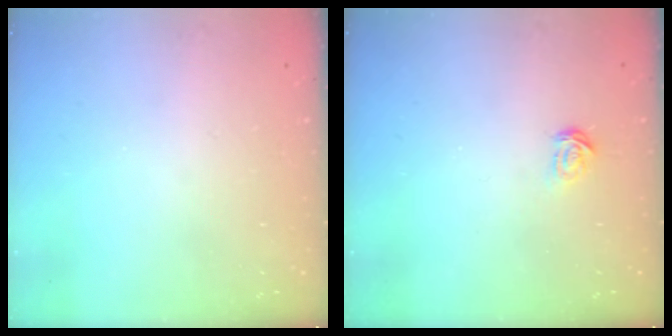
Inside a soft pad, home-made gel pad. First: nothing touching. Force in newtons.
{"total": 1.8, "press": 1.8, "slide": 0.2}